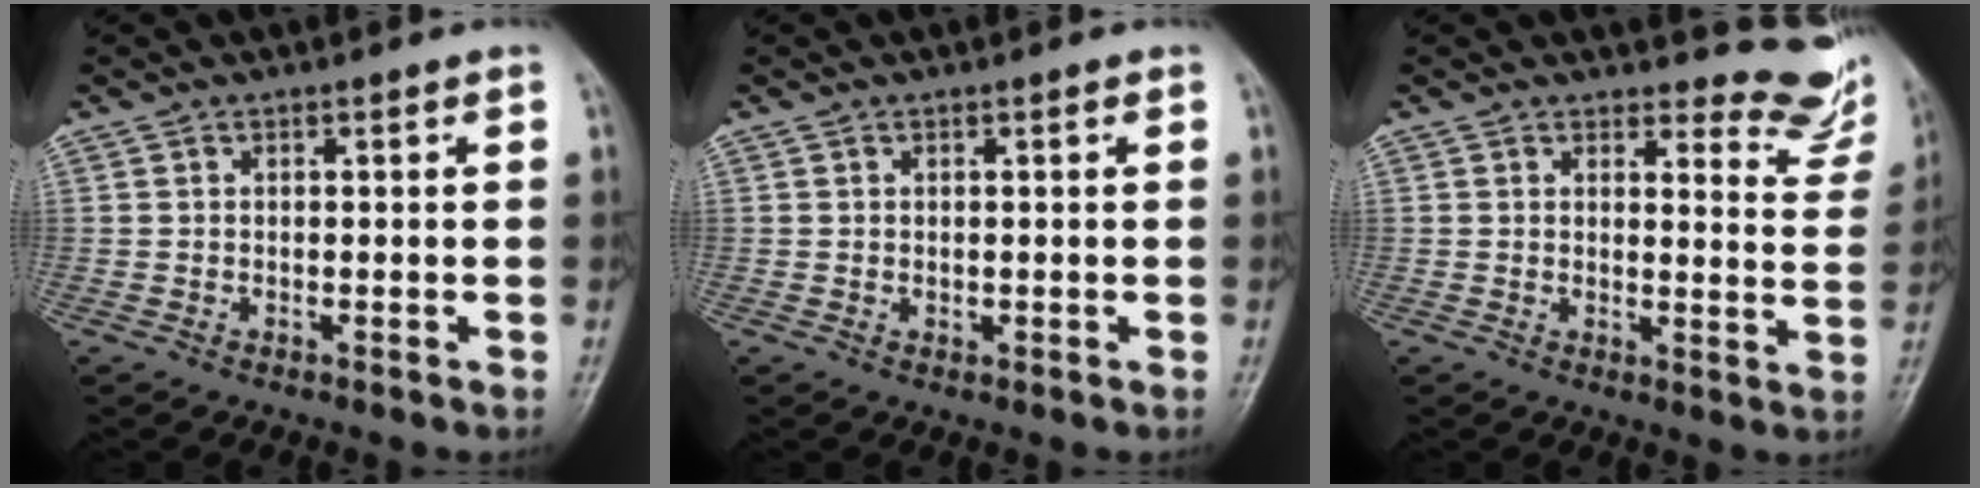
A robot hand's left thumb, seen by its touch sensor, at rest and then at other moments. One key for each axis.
{"total": 0.9, "fx": 0.2, "fy": 0.7, "fz": 0.6, "tx": -0.007, "ty": -0.001, "tz": 0.005}
{"total": 9.3, "fx": 8.9, "fy": 2.8, "fz": 0.8, "tx": 0.029, "ty": -0.089, "tz": 0.076}